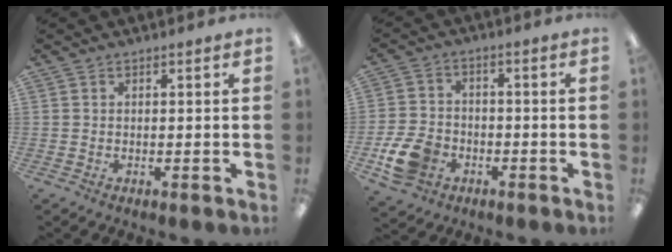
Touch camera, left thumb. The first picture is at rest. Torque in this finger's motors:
{"motor_torque": [-0.29, 0.45, -0.03, 0.05, 0.05]}